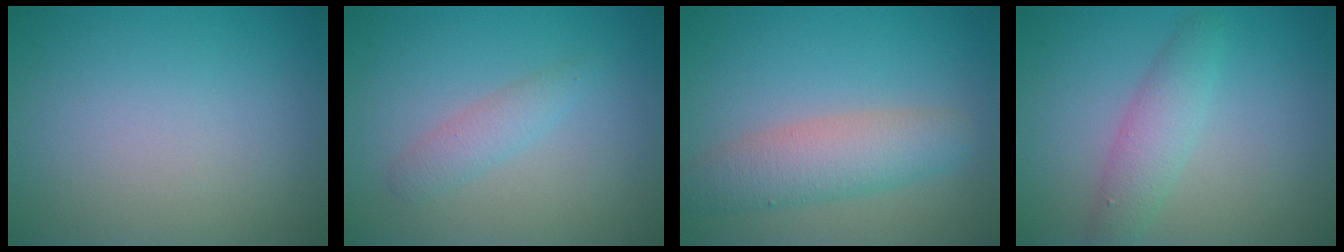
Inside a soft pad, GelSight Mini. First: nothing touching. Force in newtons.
{"total": 1.8, "press": 1.8, "slide": 0.0}
{"total": 4.5, "press": 4.5, "slide": 0.2}
{"total": 2.8, "press": 2.8, "slide": 0.1}